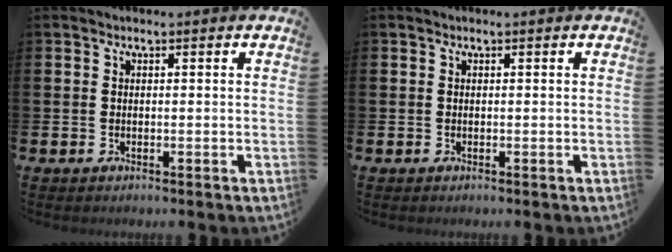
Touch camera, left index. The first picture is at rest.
{"total": 0.0}